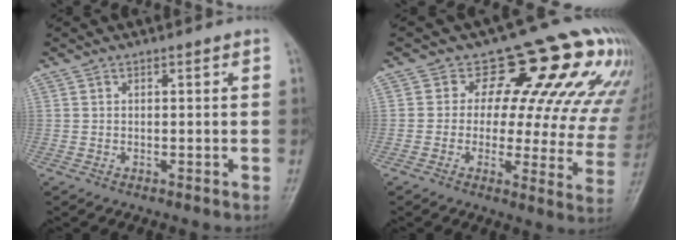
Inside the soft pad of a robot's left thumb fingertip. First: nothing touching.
{"total": 18.4, "force": [9.7, 9.3, 12.6], "torque": [-0.097, -0.035, 0.095]}